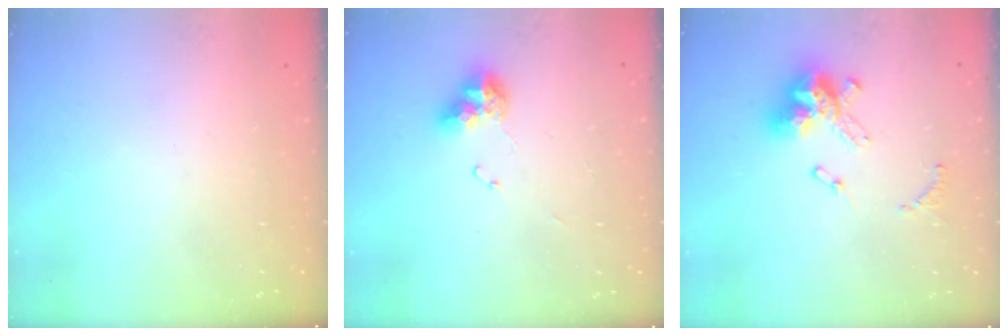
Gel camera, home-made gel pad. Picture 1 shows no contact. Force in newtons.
{"total": 9.1, "press": 9.0, "slide": 1.1}
{"total": 13.4, "press": 13.4, "slide": 1.3}